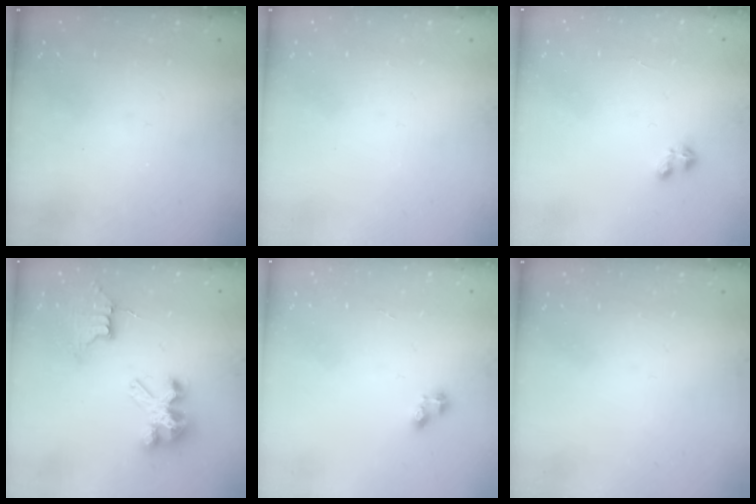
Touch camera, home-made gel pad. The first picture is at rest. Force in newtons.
{"total": 0.0}
{"total": 2.2, "press": 2.2, "slide": 0.4}
{"total": 7.8, "press": 7.8, "slide": 0.6}
{"total": 2.6, "press": 2.6, "slide": 0.4}
{"total": 0.0}